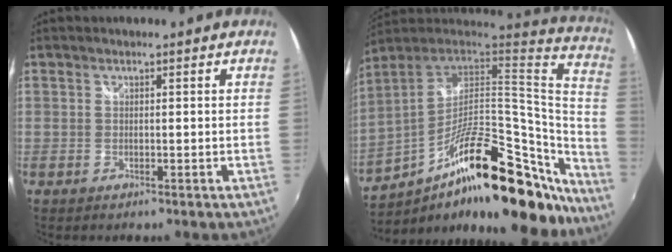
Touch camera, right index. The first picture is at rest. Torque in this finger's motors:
{"motor_torque": [1.13, -1.01, 0.46, 0.10]}